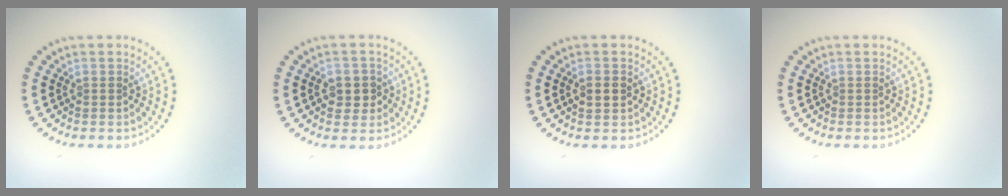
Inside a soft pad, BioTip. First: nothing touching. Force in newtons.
{"total": 1.9, "press": 1.8, "slide": 0.2}
{"total": 2.0, "press": 2.0, "slide": 0.2}
{"total": 0.0}